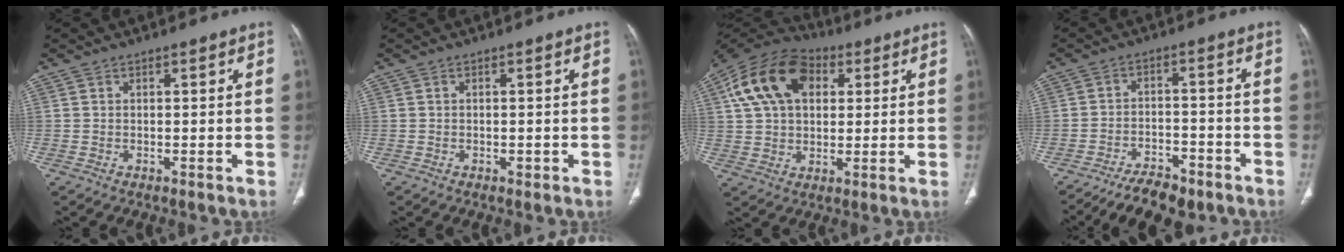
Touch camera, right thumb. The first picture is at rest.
{"total": 0.7, "force": [-0.2, 0.5, 0.4], "torque": [-0.007, 0.000, -0.003]}
{"total": 17.3, "force": [5.5, 11.4, 11.8], "torque": [-0.207, 0.015, 0.089]}
{"total": 10.0, "force": [-7.9, 4.2, 4.5], "torque": [-0.063, 0.047, -0.127]}